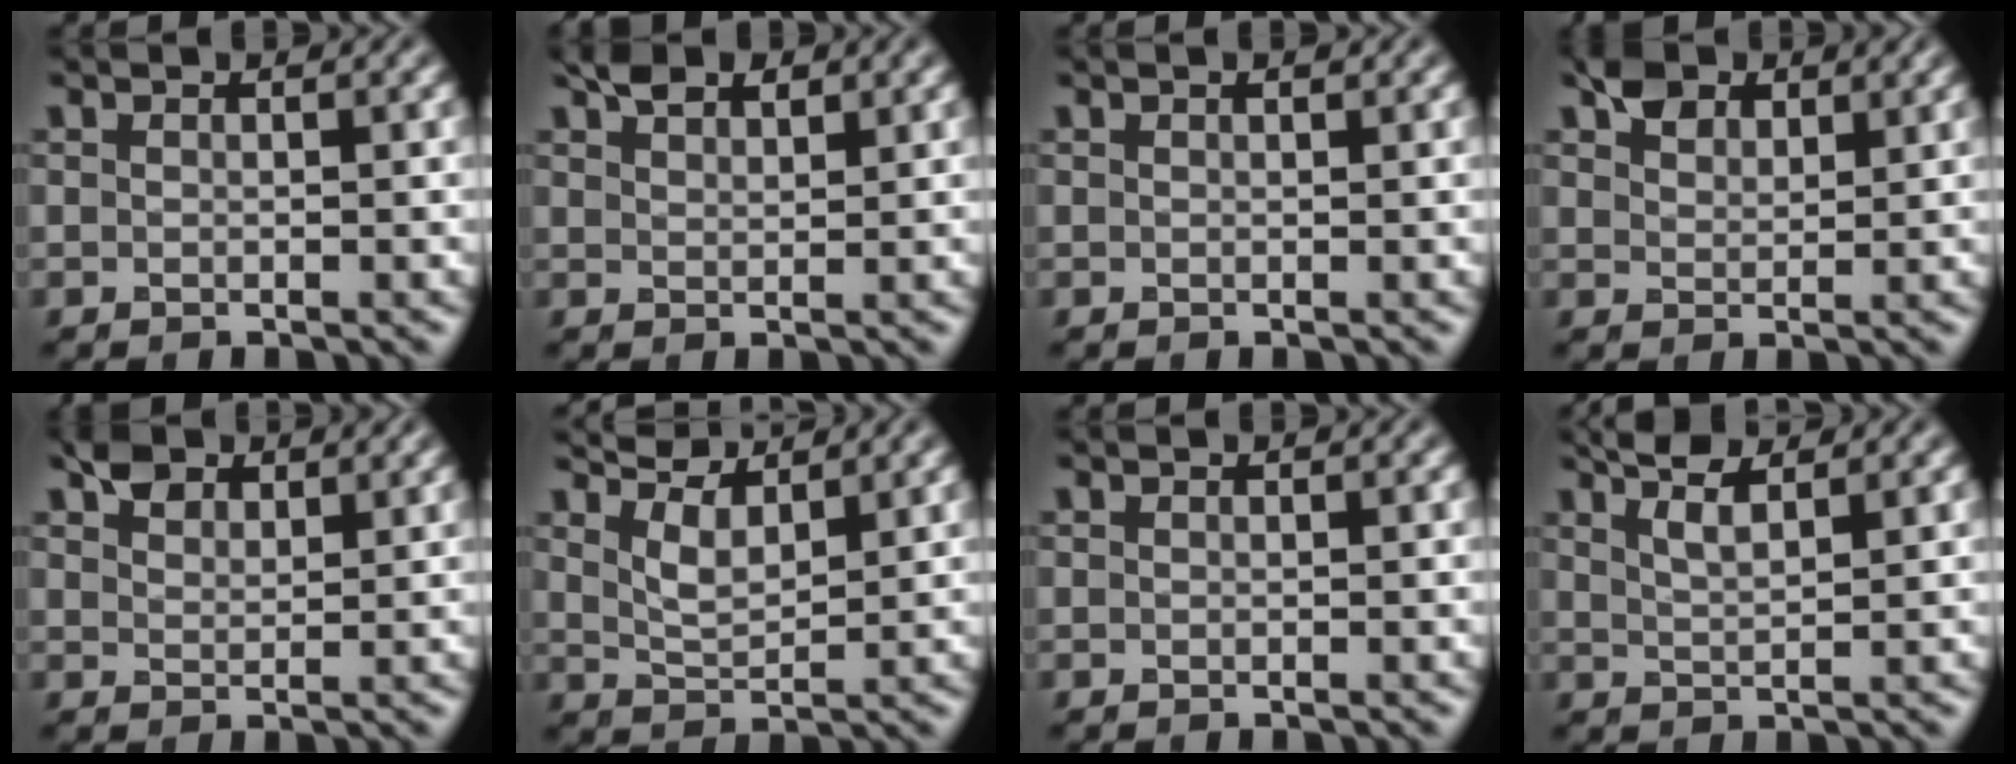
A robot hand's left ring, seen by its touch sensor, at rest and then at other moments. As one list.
[{"total": 2.5, "force": [2.0, 1.0, 1.2], "torque": [-0.018, 0.005, 0.037]}, {"total": 0.6, "force": [0.4, 0.1, 0.4], "torque": [-0.007, 0.002, 0.006]}, {"total": 3.0, "force": [2.2, 1.7, 1.1], "torque": [-0.025, 0.005, 0.039]}, {"total": 2.7, "force": [2.1, 1.4, 0.9], "torque": [-0.018, 0.005, 0.039]}, {"total": 4.0, "force": [3.4, 1.1, 1.8], "torque": [-0.050, 0.005, 0.061]}, {"total": 0.0}, {"total": 4.0, "force": [2.9, 1.1, 2.5], "torque": [-0.028, 0.016, 0.035]}]